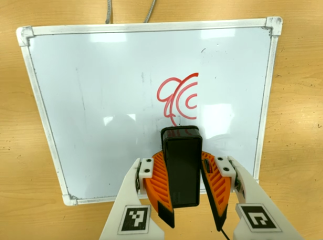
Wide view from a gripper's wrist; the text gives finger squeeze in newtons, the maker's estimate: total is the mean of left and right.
{"total": 11.4, "left": 11.2, "right": 11.6}